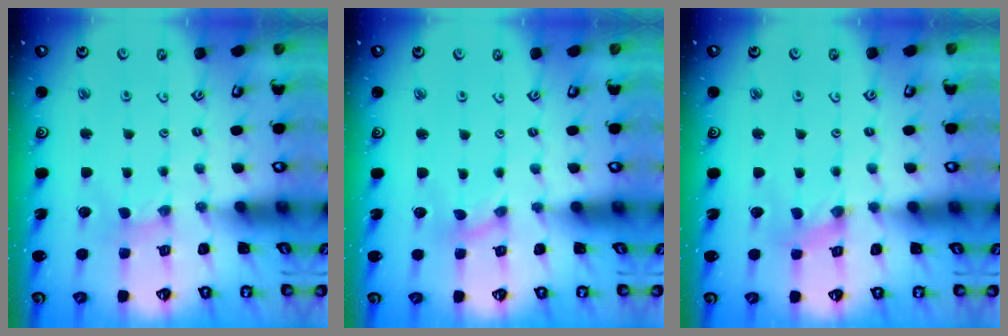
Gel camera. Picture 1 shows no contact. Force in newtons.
{"total": 0.0}
{"total": 0.0}